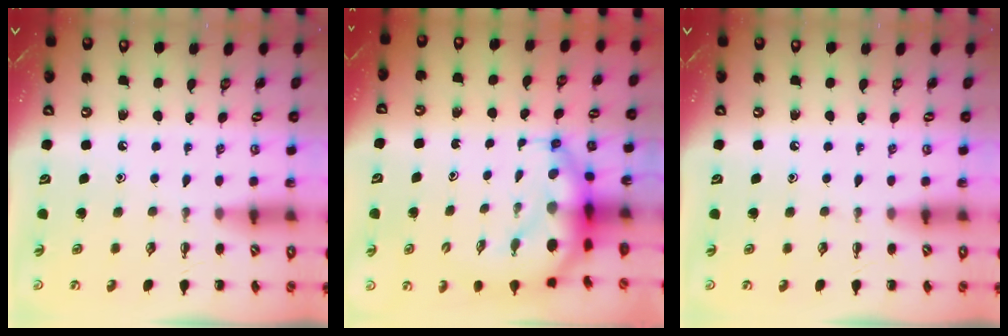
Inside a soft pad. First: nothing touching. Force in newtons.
{"total": 7.2, "press": 7.0, "slide": 1.8}
{"total": 0.0}